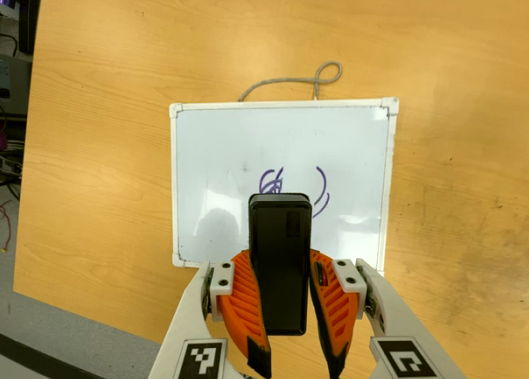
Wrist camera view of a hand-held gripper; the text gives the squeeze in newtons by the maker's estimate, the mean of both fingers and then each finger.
{"total": 12.7, "left": 9.2, "right": 16.2}